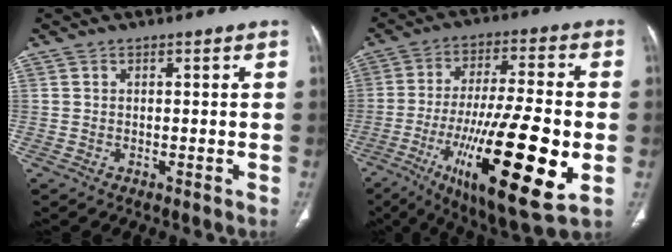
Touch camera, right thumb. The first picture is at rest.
{"total": 25.6, "force": [-7.5, 6.2, 23.7], "torque": [-0.403, -0.012, -0.111]}